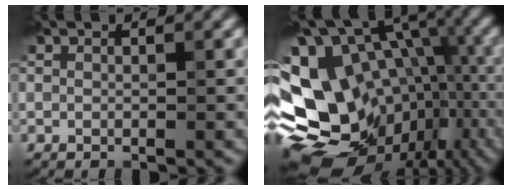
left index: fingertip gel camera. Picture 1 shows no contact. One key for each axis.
{"total": 18.9, "fx": -5.3, "fy": 13.7, "fz": 11.8, "tx": -0.210, "ty": -0.004, "tz": -0.033}